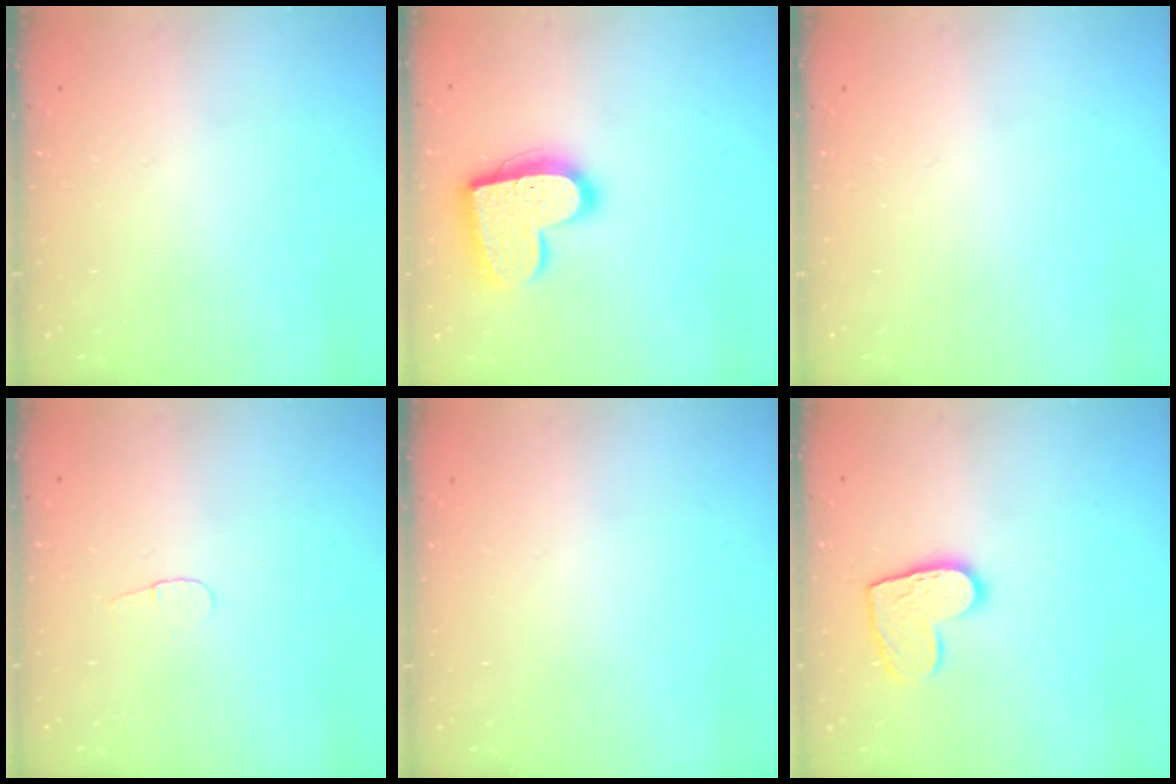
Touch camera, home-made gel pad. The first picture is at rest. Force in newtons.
{"total": 17.6, "press": 17.5, "slide": 1.3}
{"total": 0.0}
{"total": 3.4, "press": 3.3, "slide": 0.4}
{"total": 0.0}
{"total": 10.6, "press": 10.6, "slide": 0.8}